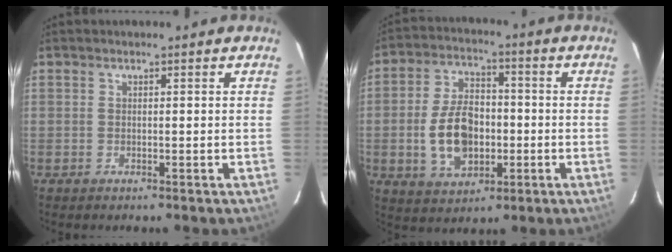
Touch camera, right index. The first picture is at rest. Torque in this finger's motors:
{"motor_torque": [1.81, -0.33, 0.87, 0.11]}